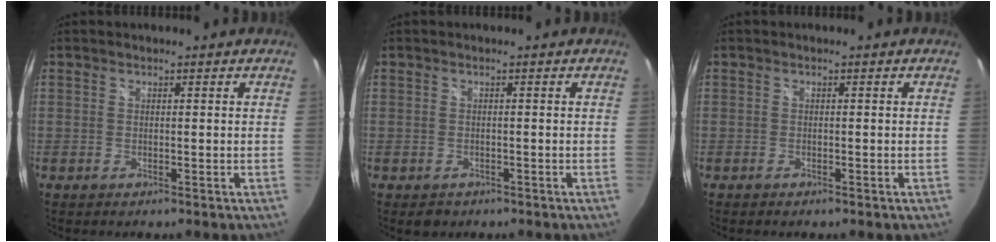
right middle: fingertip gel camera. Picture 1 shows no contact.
{"total": 2.1, "force": [-1.2, 1.6, 0.7], "torque": [-0.016, -0.004, -0.014]}
{"total": 0.8, "force": [-0.6, 0.3, 0.3], "torque": [-0.008, -0.003, -0.013]}